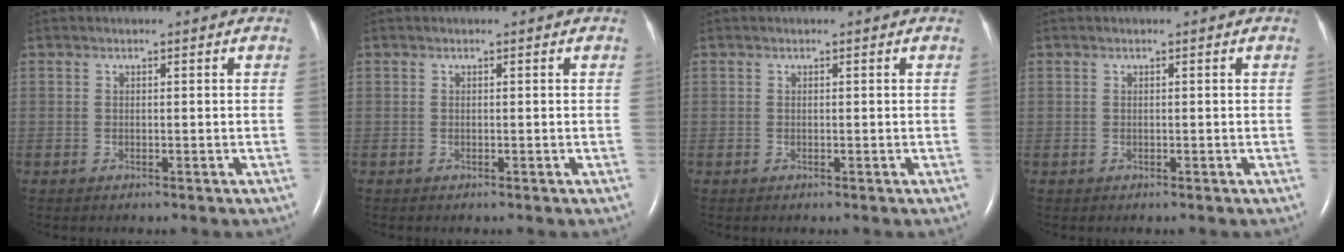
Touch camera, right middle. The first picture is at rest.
{"total": 0.0}
{"total": 0.0}
{"total": 0.0}